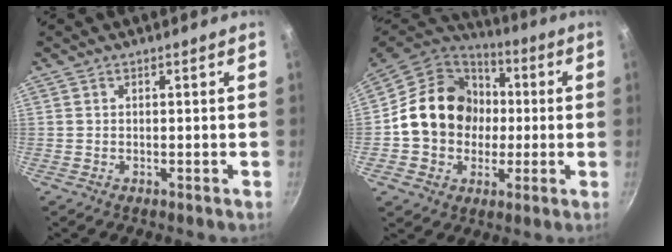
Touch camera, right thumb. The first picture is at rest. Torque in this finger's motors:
{"motor_torque": [1.11, 2.83, 0.79, -0.87, 0.12]}